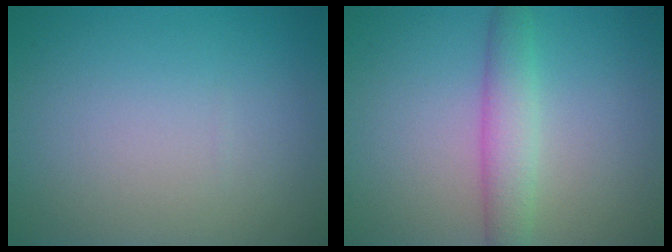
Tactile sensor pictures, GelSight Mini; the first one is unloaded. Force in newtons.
{"total": 4.2, "press": 4.2, "slide": 0.0}